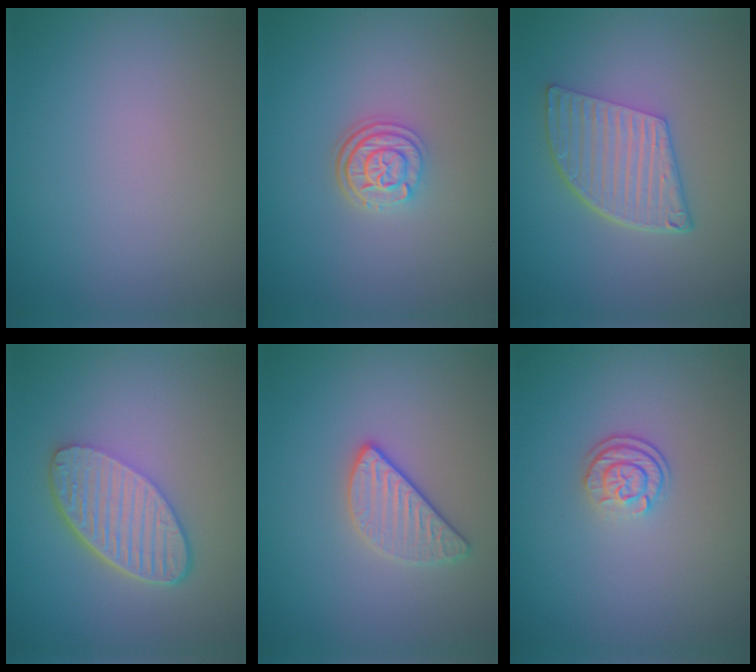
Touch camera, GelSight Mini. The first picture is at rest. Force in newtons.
{"total": 3.0, "press": 2.4, "slide": 1.7}
{"total": 5.6, "press": 4.1, "slide": 3.9}
{"total": 5.8, "press": 4.3, "slide": 4.0}
{"total": 2.5, "press": 2.4, "slide": 0.8}
{"total": 2.2, "press": 1.8, "slide": 1.3}